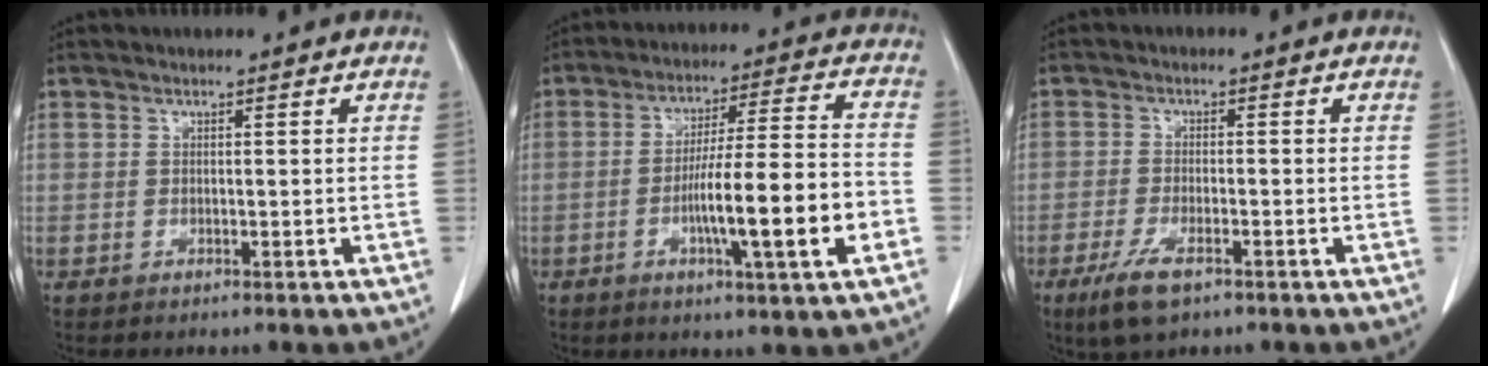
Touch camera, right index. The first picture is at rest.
{"total": 14.4, "force": [-4.4, 0.6, 13.7], "torque": [-0.227, 0.003, -0.070]}
{"total": 5.7, "force": [-3.5, 1.5, 4.2], "torque": [-0.092, -0.012, -0.059]}